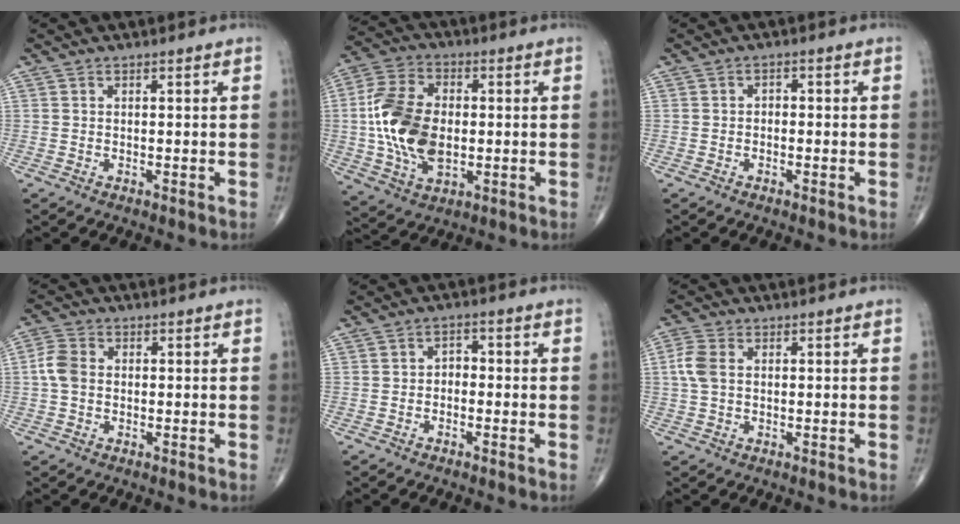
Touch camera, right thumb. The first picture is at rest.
{"total": 16.3, "force": [-0.4, 10.0, 12.8], "torque": [-0.246, 0.006, -0.004]}
{"total": 1.3, "force": [-0.3, 1.0, 0.7], "torque": [-0.004, 0.007, -0.010]}
{"total": 4.5, "force": [0.0, 3.3, 3.0], "torque": [-0.067, 0.013, -0.007]}
{"total": 2.5, "force": [-0.7, 1.8, 1.5], "torque": [-0.010, 0.015, -0.022]}
{"total": 4.3, "force": [0.5, 2.8, 3.2], "torque": [-0.087, 0.008, 0.006]}